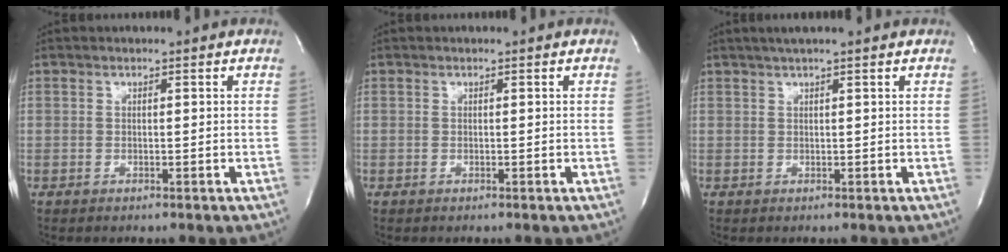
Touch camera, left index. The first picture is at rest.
{"total": 0.0}
{"total": 4.0, "force": [3.2, -0.3, 2.5], "torque": [-0.038, 0.027, 0.049]}